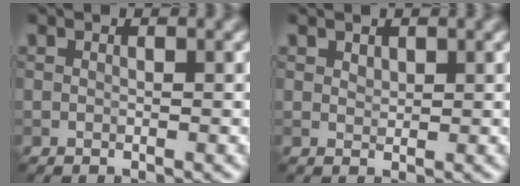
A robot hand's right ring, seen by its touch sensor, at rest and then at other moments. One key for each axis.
{"total": 0.8, "fx": 0.6, "fy": 0.5, "fz": 0.3, "tx": -0.007, "ty": 0.000, "tz": 0.014}